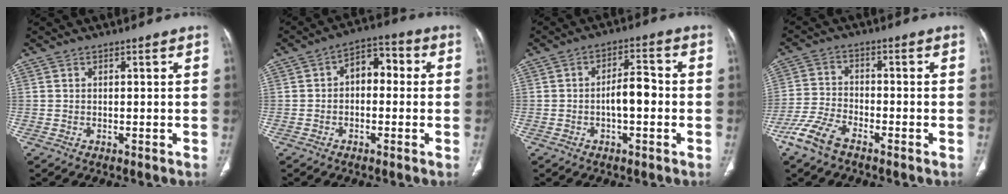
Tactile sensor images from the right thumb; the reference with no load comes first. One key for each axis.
{"total": 6.9, "fx": 0.1, "fy": 4.6, "fz": 5.1, "tx": -0.050, "ty": 0.029, "tz": -0.013}
{"total": 6.1, "fx": -1.1, "fy": 2.7, "fz": 5.3, "tx": -0.082, "ty": 0.024, "tz": -0.023}
{"total": 7.6, "fx": -5.2, "fy": 3.0, "fz": 4.5, "tx": -0.108, "ty": 0.011, "tz": -0.108}